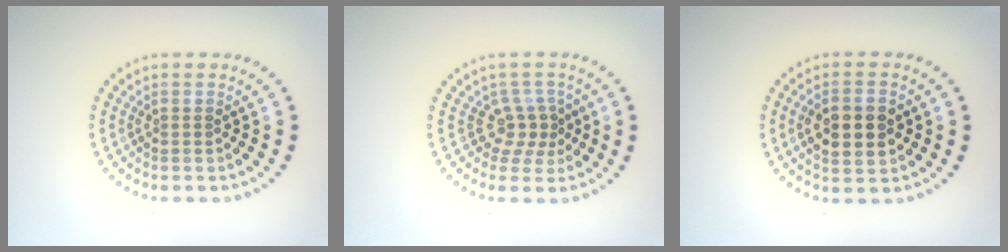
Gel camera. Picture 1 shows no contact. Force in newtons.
{"total": 2.4, "press": 1.7, "slide": 1.8}
{"total": 4.6, "press": 4.6, "slide": 0.3}